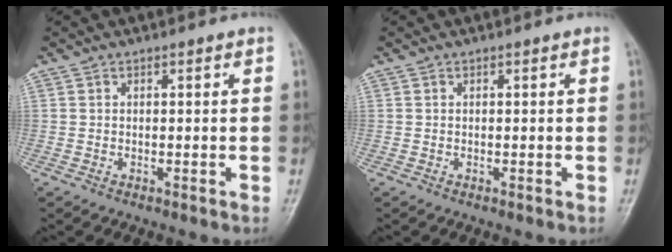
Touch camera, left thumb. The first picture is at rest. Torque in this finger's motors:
{"motor_torque": [0.01, 0.00, 0.02, -0.05, 0.00]}